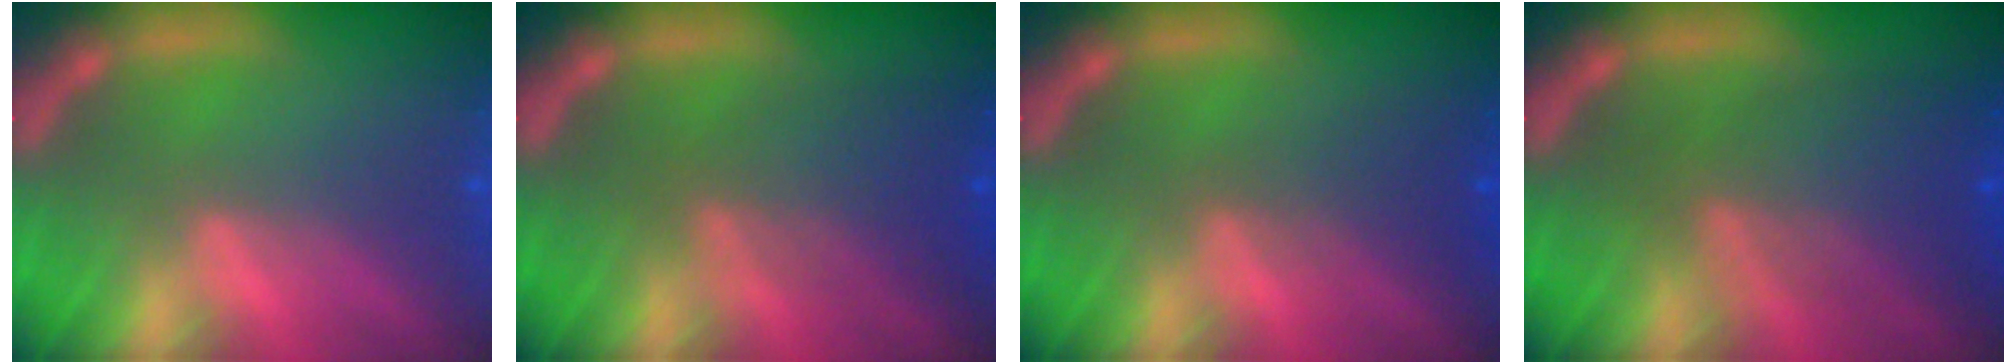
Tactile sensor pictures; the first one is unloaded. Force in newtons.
{"total": 5.0}
{"total": 2.5}
{"total": 6.6}